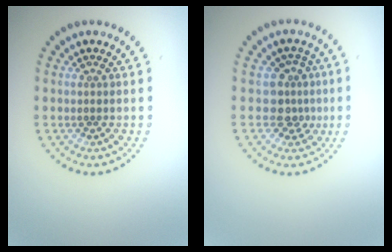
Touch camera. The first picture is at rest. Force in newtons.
{"total": 2.6, "press": 1.9, "slide": 1.7}